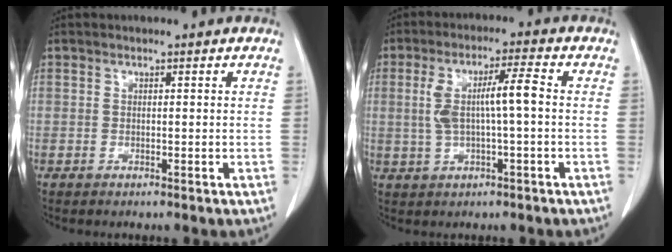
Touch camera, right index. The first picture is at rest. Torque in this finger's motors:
{"motor_torque": [0.94, 0.05, 0.34, 0.10]}